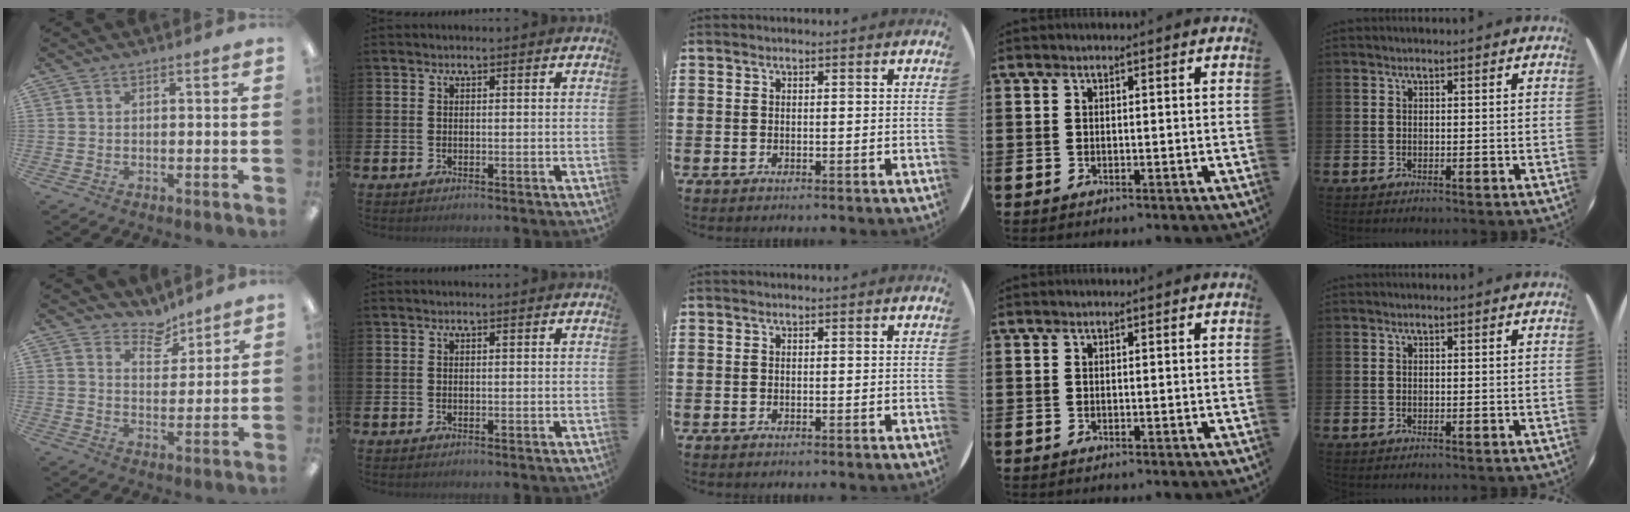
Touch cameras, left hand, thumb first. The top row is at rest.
{"thumb": {"total": 6.2, "force": [5.5, 2.8, 1.1], "torque": [-0.008, -0.040, 0.097]}}